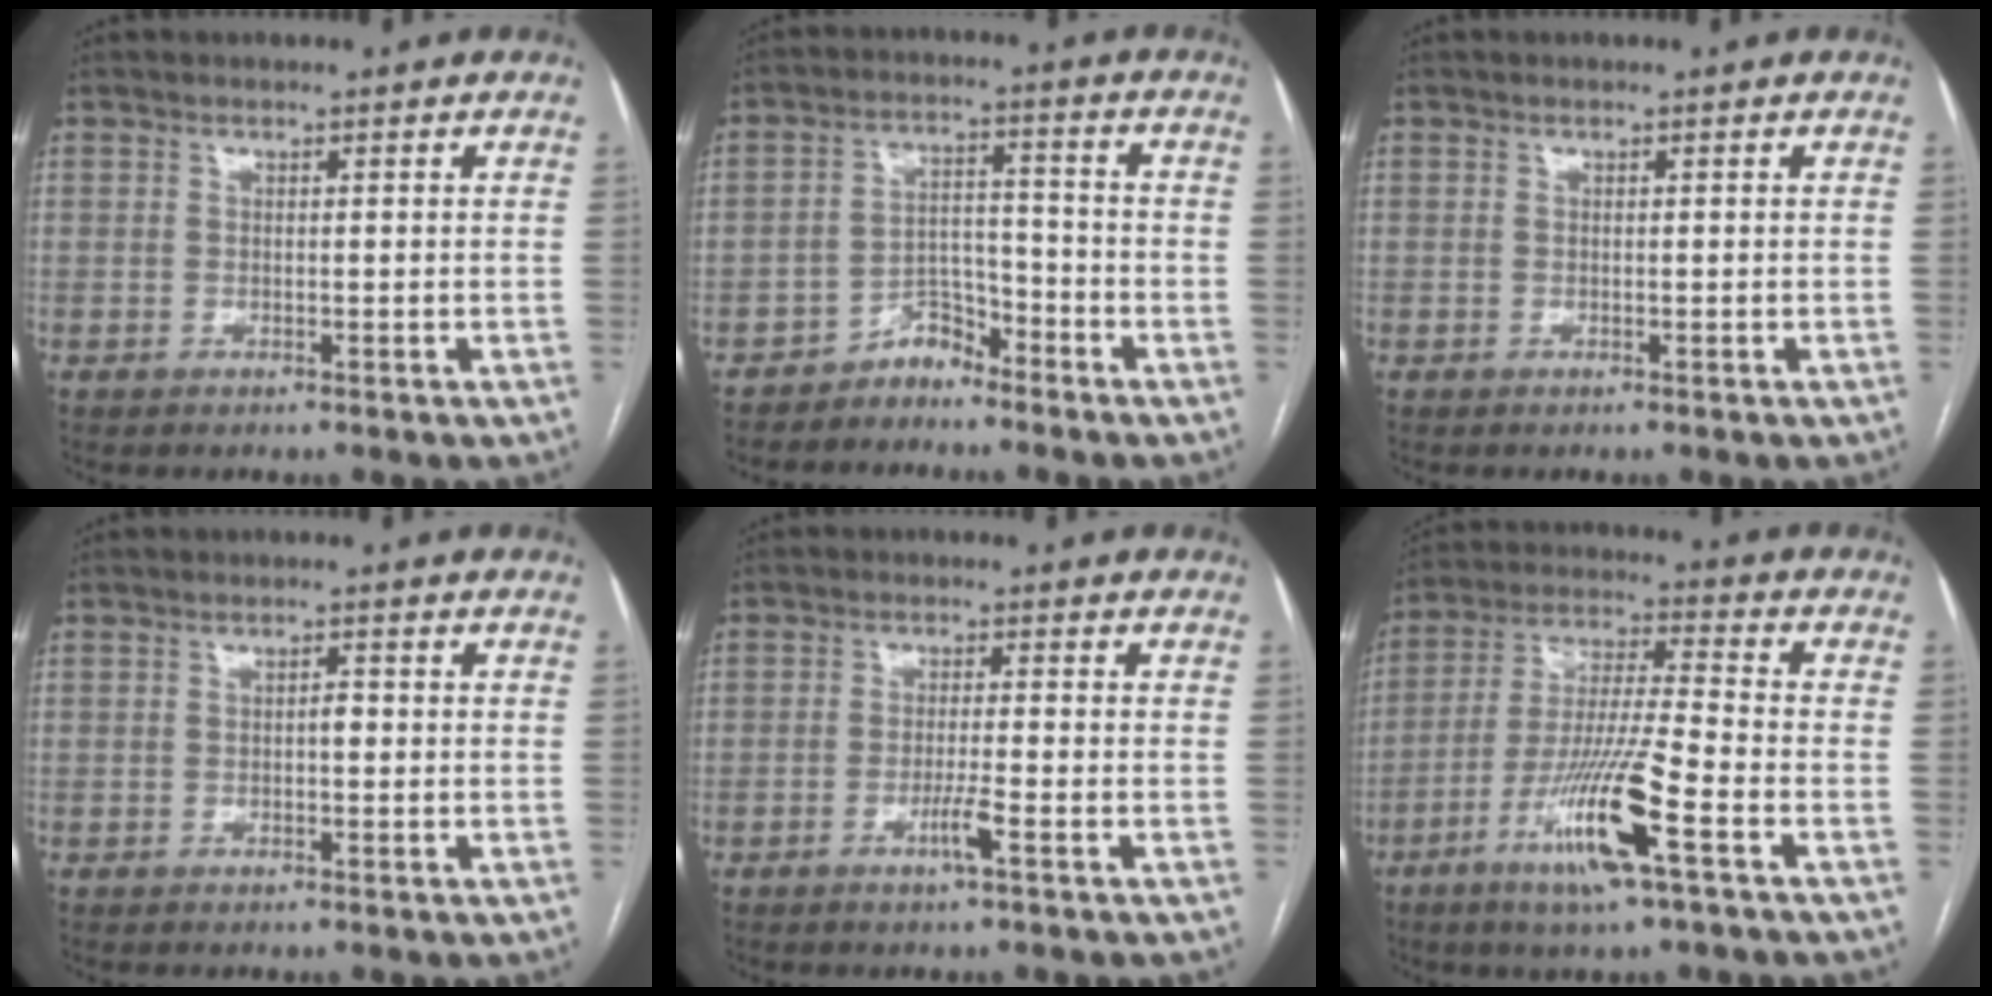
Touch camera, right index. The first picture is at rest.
{"total": 4.4, "force": [-3.8, 2.0, 0.7], "torque": [0.001, 0.012, -0.068]}
{"total": 0.0}
{"total": 1.2, "force": [-0.2, 0.5, 1.1], "torque": [-0.014, 0.004, -0.005]}
{"total": 3.0, "force": [-1.6, -0.3, 2.6], "torque": [-0.050, -0.005, -0.031]}
{"total": 13.5, "force": [-6.4, 0.2, 11.9], "torque": [-0.238, -0.017, -0.120]}